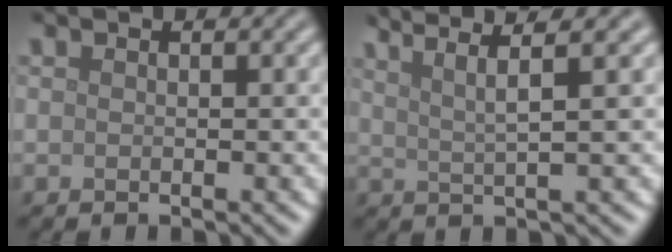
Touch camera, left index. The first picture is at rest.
{"total": 5.4, "force": [3.8, 0.9, 3.8], "torque": [-0.067, 0.021, 0.040]}